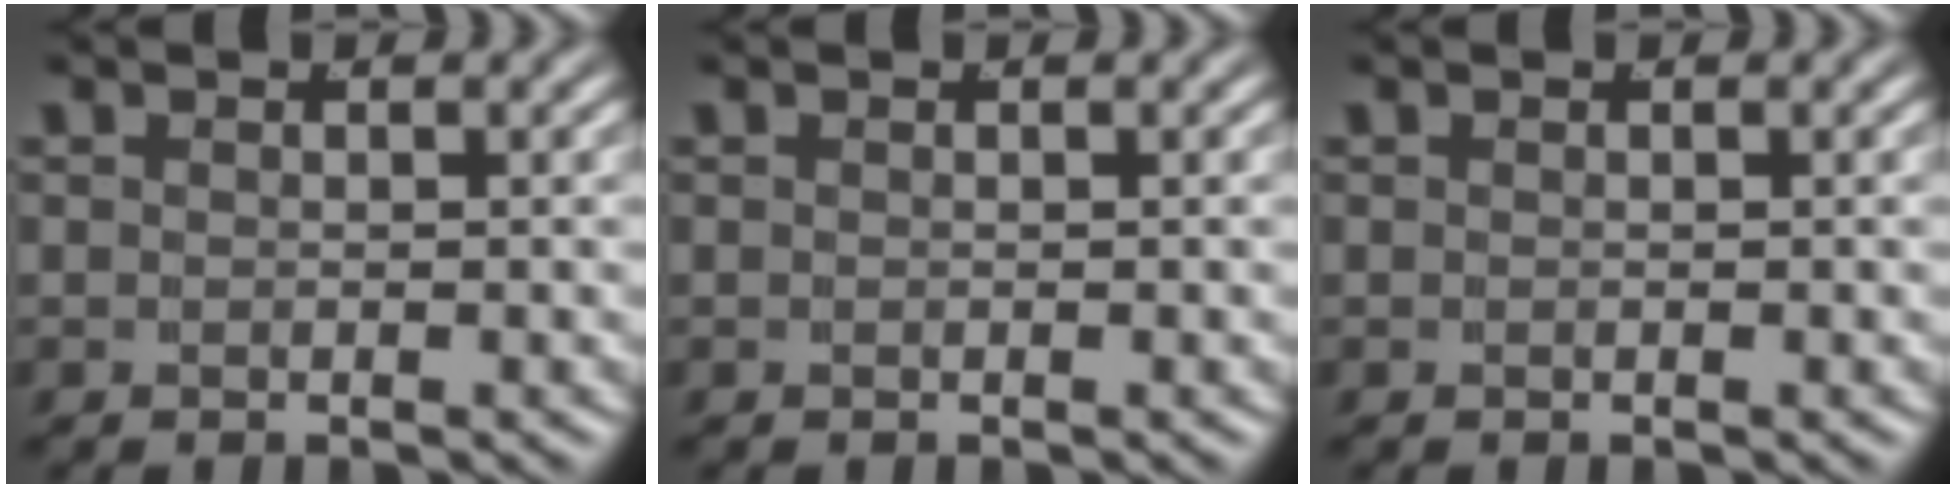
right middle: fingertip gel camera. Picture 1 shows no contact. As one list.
[{"total": 0.0}, {"total": 0.0}]